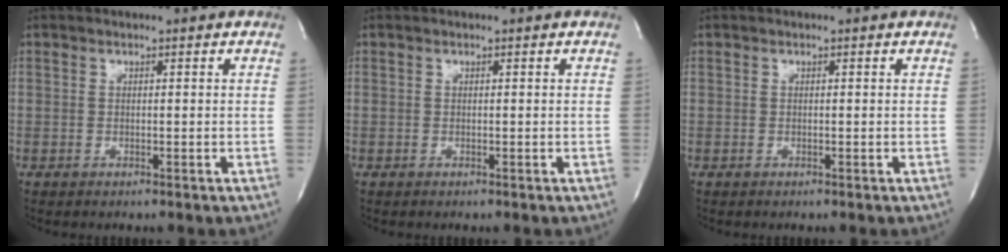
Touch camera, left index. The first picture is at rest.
{"total": 0.0}
{"total": 0.0}